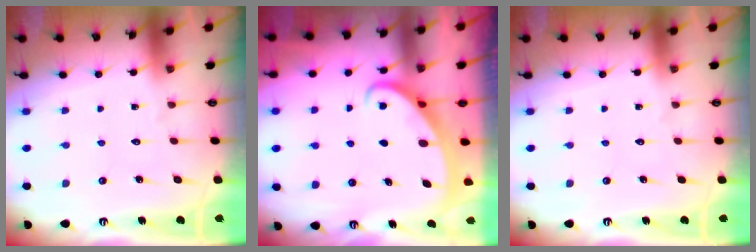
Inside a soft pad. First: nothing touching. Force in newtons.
{"total": 2.5, "press": 2.5, "slide": 0.4}
{"total": 0.0}